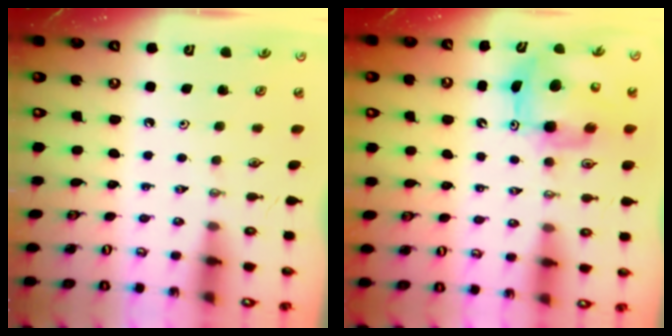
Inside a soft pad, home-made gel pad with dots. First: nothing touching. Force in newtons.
{"total": 9.2, "press": 9.2, "slide": 0.7}